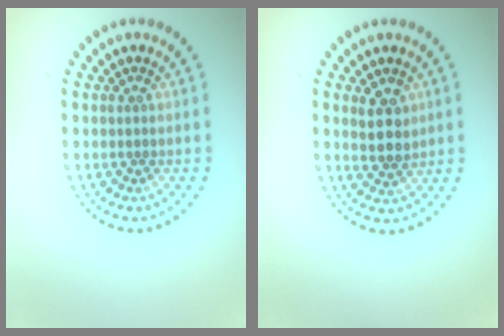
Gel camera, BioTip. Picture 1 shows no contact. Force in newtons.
{"total": 2.7, "press": 2.5, "slide": 1.0}